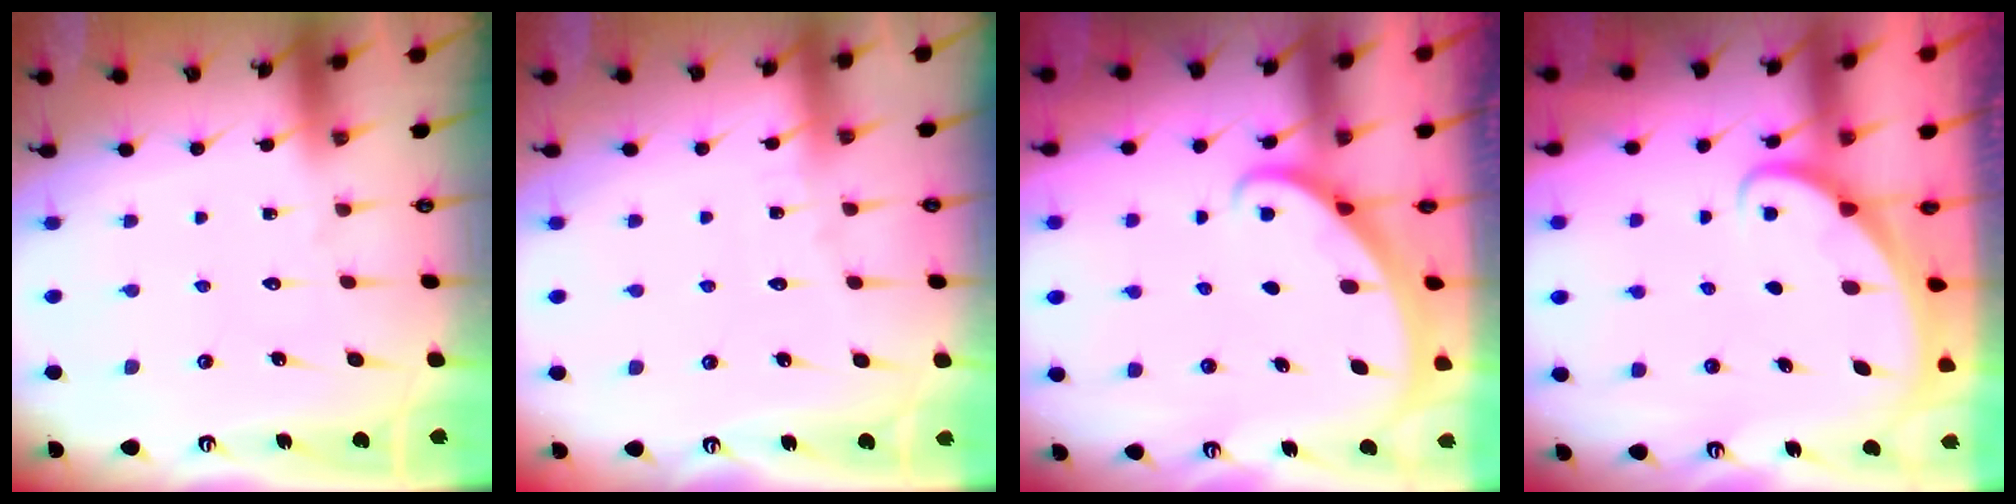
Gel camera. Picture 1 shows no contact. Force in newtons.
{"total": 2.9, "press": 2.9, "slide": 0.3}
{"total": 1.8, "press": 1.8, "slide": 0.1}
{"total": 1.9, "press": 1.9, "slide": 0.1}